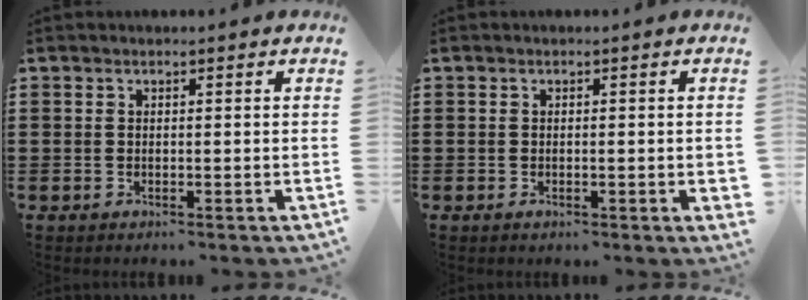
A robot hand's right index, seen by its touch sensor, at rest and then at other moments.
{"total": 1.0, "force": [-0.2, 0.1, 1.0], "torque": [-0.016, -0.002, -0.004]}